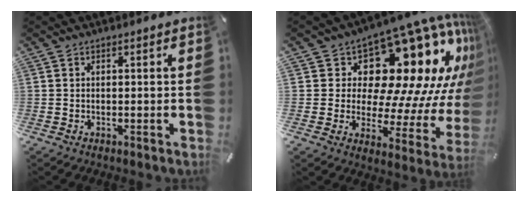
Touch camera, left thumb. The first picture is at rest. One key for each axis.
{"total": 20.5, "fx": 9.8, "fy": 12.1, "fz": 13.4, "tx": -0.168, "ty": -0.099, "tz": 0.173}